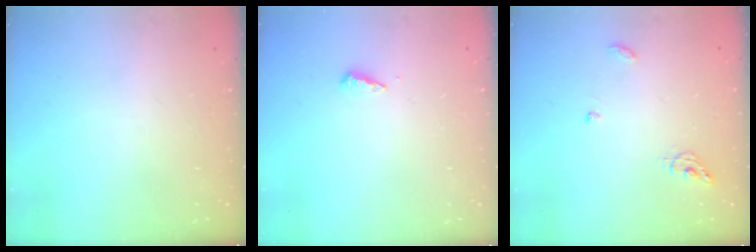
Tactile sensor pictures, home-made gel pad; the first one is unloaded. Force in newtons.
{"total": 3.6, "press": 3.6, "slide": 0.4}
{"total": 6.4, "press": 6.4, "slide": 0.1}